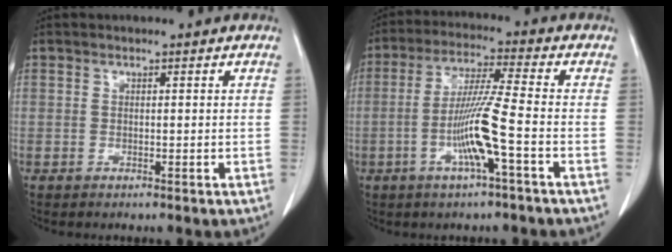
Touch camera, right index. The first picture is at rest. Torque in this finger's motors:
{"motor_torque": [0.38, 0.03, 0.26, 0.17]}